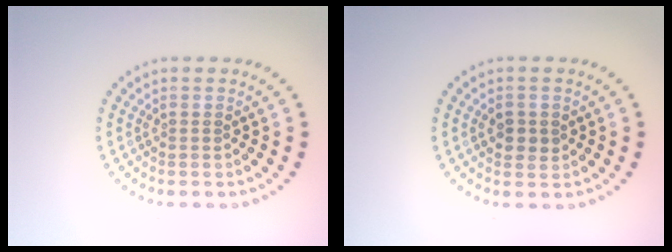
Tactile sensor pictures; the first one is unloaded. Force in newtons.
{"total": 1.7, "press": 1.7, "slide": 0.2}